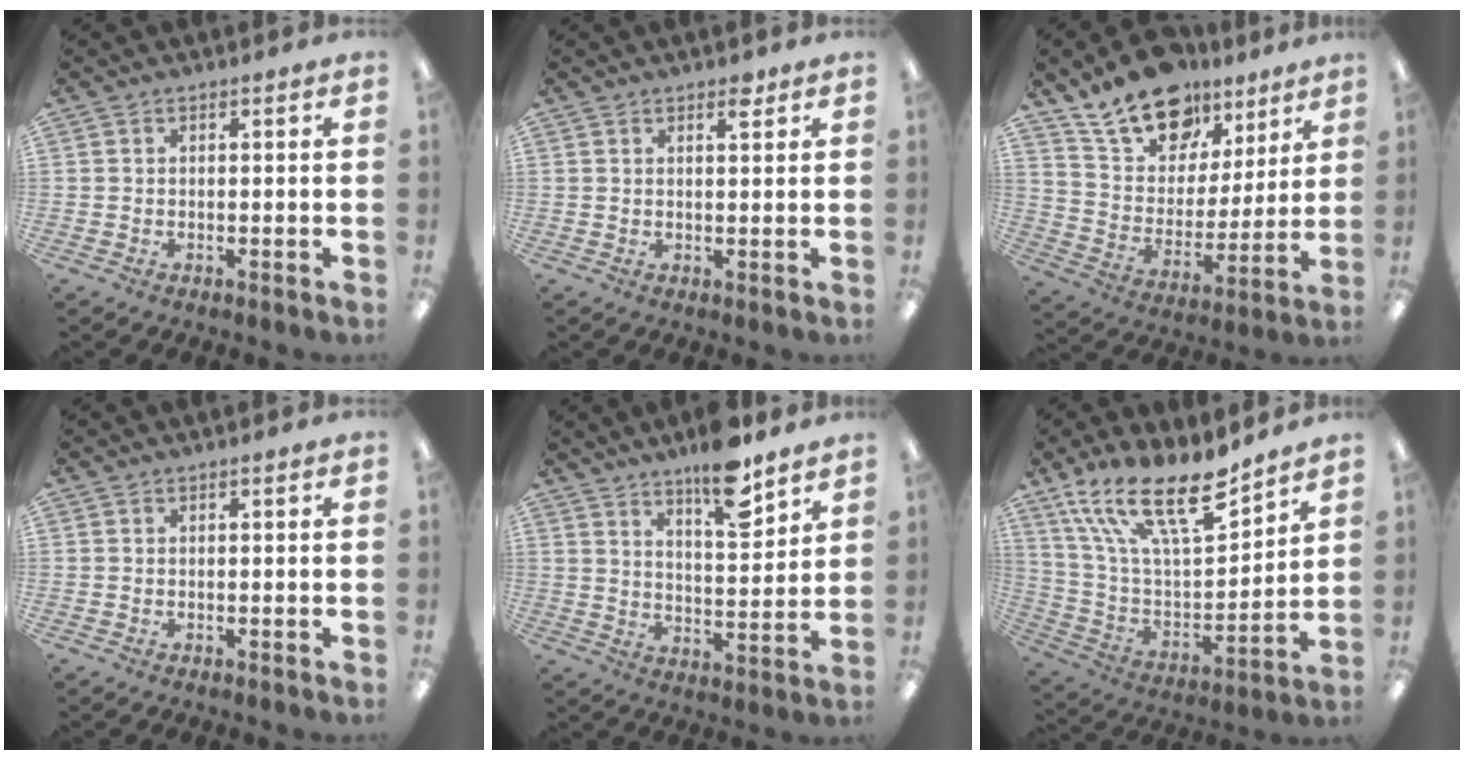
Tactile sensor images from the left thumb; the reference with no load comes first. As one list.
[{"total": 2.4, "force": [1.9, 0.7, 1.3], "torque": [-0.006, -0.009, 0.029]}, {"total": 17.3, "force": [12.9, 9.8, 6.0], "torque": [-0.110, -0.085, 0.238]}, {"total": 0.0}, {"total": 9.7, "force": [7.4, 3.2, 5.4], "torque": [-0.069, -0.046, 0.124]}, {"total": 21.2, "force": [15.2, 6.6, 13.2], "torque": [-0.243, -0.097, 0.265]}]